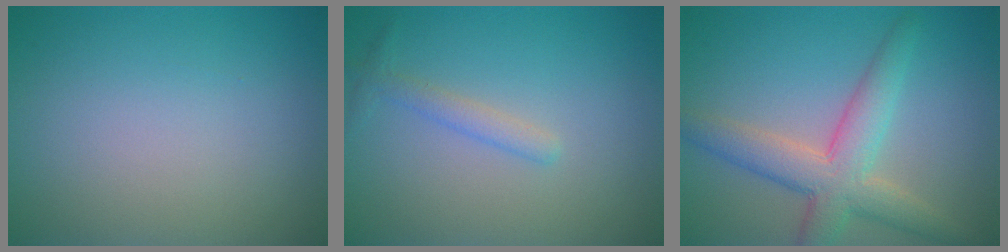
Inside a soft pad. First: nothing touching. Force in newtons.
{"total": 1.5, "press": 1.5, "slide": 0.1}
{"total": 5.5, "press": 5.5, "slide": 0.2}